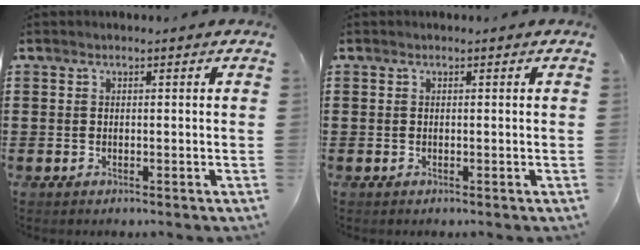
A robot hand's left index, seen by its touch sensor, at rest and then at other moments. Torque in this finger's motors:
{"motor_torque": [0.12, -0.04, 0.03, 0.01]}